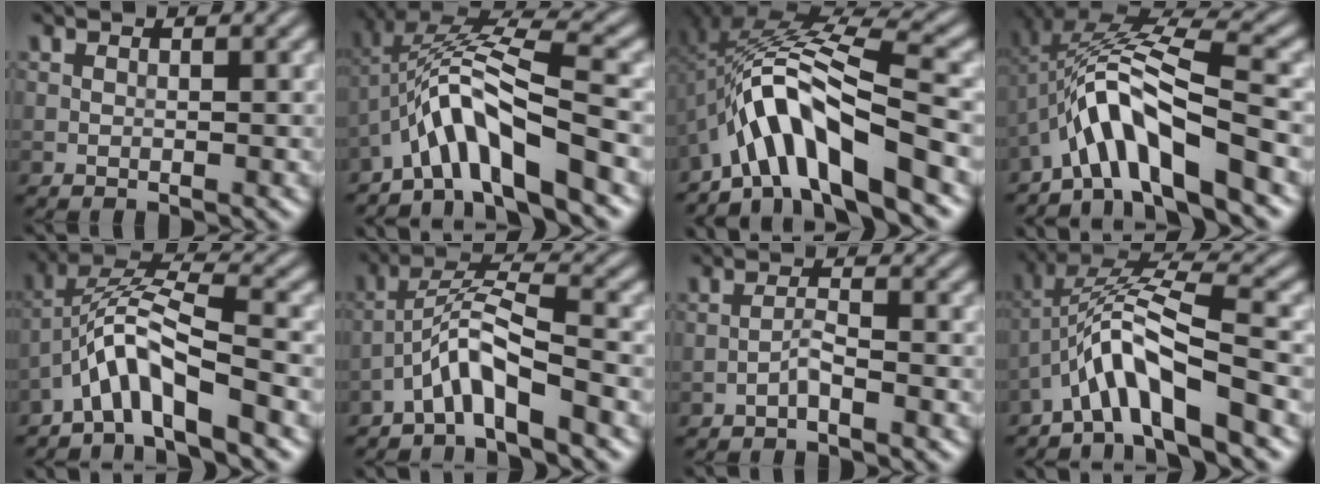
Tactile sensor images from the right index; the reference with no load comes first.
{"total": 7.9, "force": [-3.8, 1.8, 6.8], "torque": [-0.119, 0.020, -0.076]}
{"total": 9.6, "force": [-5.1, 2.4, 7.8], "torque": [-0.128, 0.019, -0.093]}
{"total": 9.0, "force": [-3.9, 2.2, 7.8], "torque": [-0.137, 0.022, -0.076]}
{"total": 5.9, "force": [-3.4, 1.1, 4.7], "torque": [-0.090, 0.014, -0.070]}
{"total": 4.8, "force": [-3.1, 0.6, 3.6], "torque": [-0.069, 0.015, -0.063]}
{"total": 1.4, "force": [-1.0, 0.0, 0.9], "torque": [-0.016, 0.007, -0.022]}
{"total": 7.2, "force": [-3.6, 1.5, 6.1], "torque": [-0.114, 0.017, -0.073]}